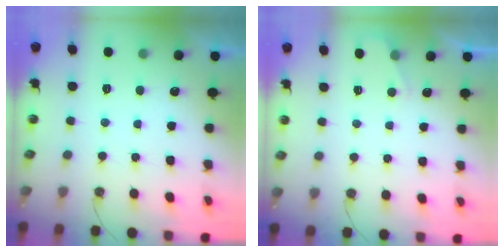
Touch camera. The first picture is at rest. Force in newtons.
{"total": 2.4, "press": 2.4, "slide": 0.4}